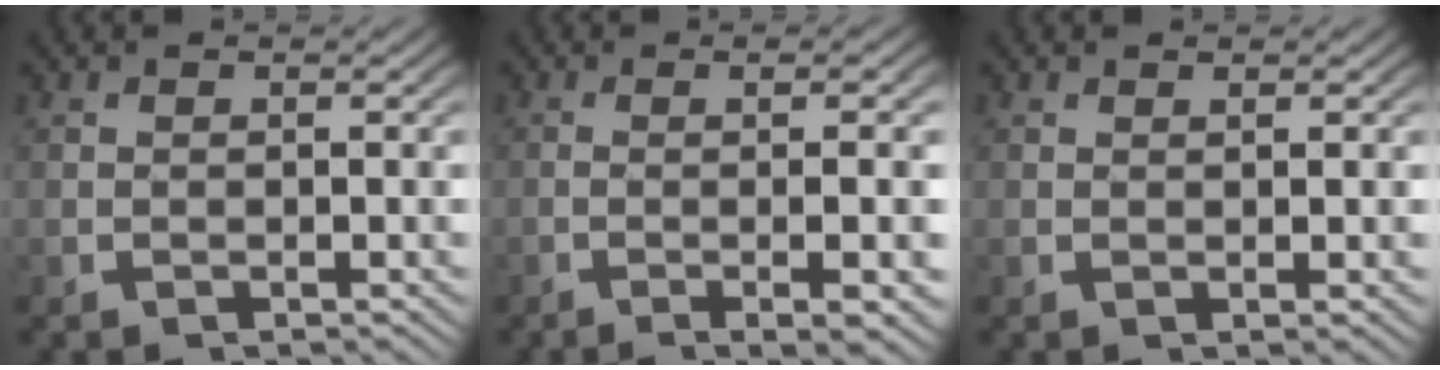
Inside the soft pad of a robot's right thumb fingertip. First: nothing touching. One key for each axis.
{"total": 6.2, "fx": -1.8, "fy": 1.1, "fz": 5.8, "tx": -0.089, "ty": -0.005, "tz": -0.023}
{"total": 0.9, "fx": 0.5, "fy": -0.1, "fz": 0.7, "tx": -0.012, "ty": -0.003, "tz": 0.011}